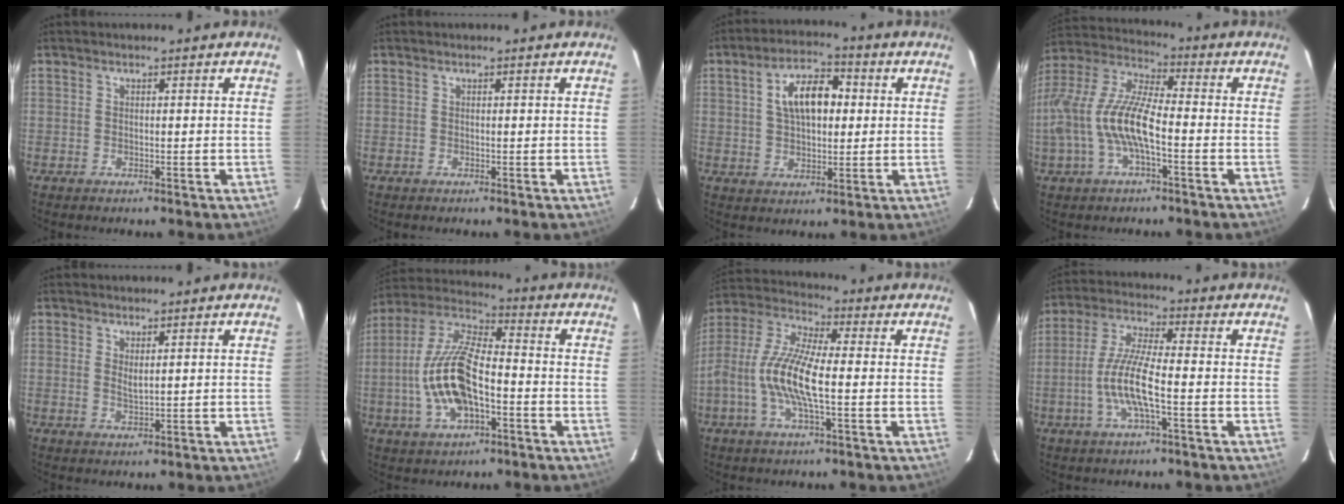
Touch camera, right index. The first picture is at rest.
{"total": 0.0}
{"total": 9.6, "force": [1.9, 5.1, 7.9], "torque": [-0.137, 0.025, 0.034]}
{"total": 15.0, "force": [-3.5, 4.7, 13.8], "torque": [-0.282, 0.001, -0.068]}
{"total": 1.9, "force": [0.7, 0.6, 1.7], "torque": [-0.030, -0.002, 0.013]}
{"total": 15.8, "force": [-4.0, 6.8, 13.6], "torque": [-0.284, 0.003, -0.077]}
{"total": 12.5, "force": [-2.2, 3.0, 11.9], "torque": [-0.248, 0.002, -0.047]}
{"total": 9.7, "force": [-2.9, 1.4, 9.1], "torque": [-0.192, -0.003, -0.055]}